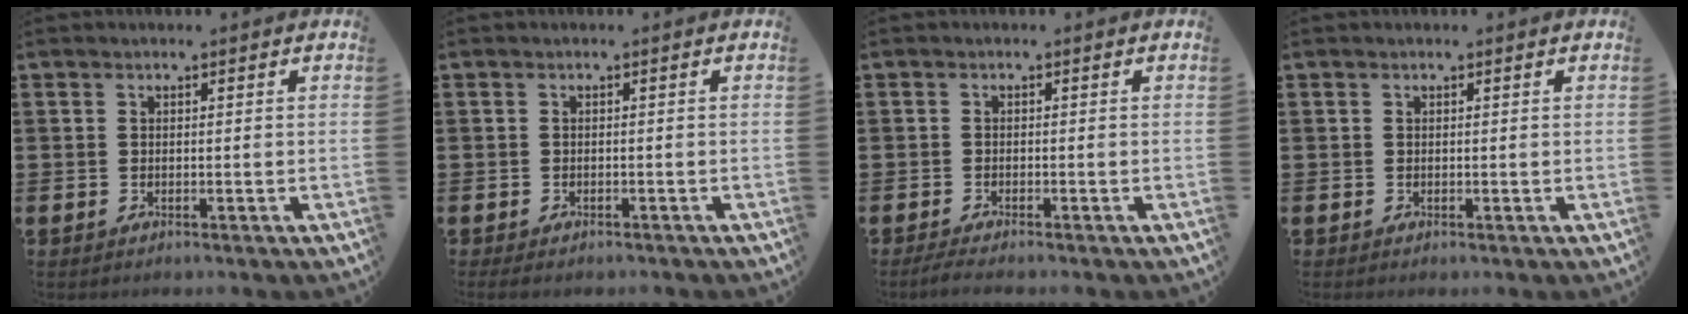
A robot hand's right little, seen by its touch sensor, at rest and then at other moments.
{"total": 0.6, "force": [-0.5, 0.2, 0.4], "torque": [-0.008, 0.000, -0.010]}
{"total": 1.2, "force": [-0.9, 0.1, 0.8], "torque": [-0.014, -0.002, -0.016]}
{"total": 0.7, "force": [0.7, 0.0, 0.2], "torque": [0.004, -0.002, 0.011]}